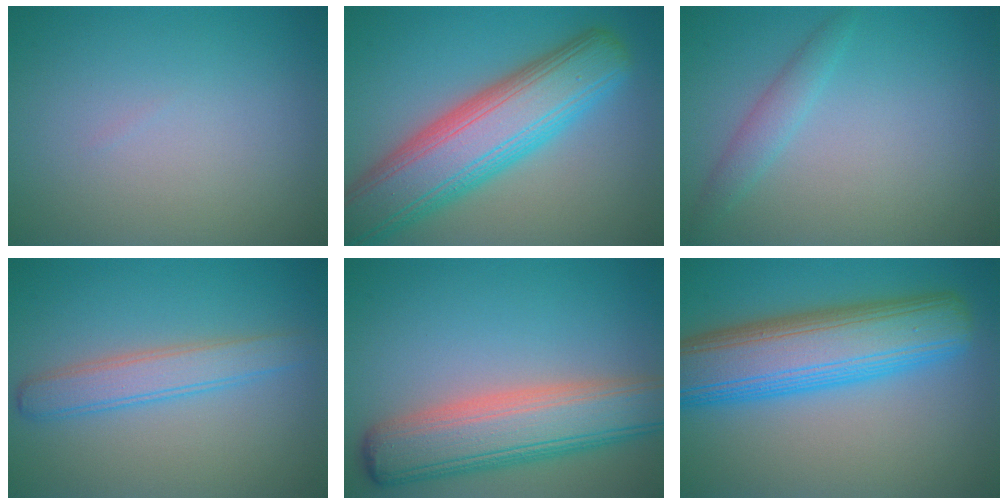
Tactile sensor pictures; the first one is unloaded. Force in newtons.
{"total": 10.5, "press": 10.5, "slide": 0.3}
{"total": 1.7, "press": 1.7, "slide": 0.0}
{"total": 3.2, "press": 3.2, "slide": 0.1}
{"total": 8.2, "press": 8.1, "slide": 0.5}
{"total": 10.3, "press": 10.3, "slide": 0.5}